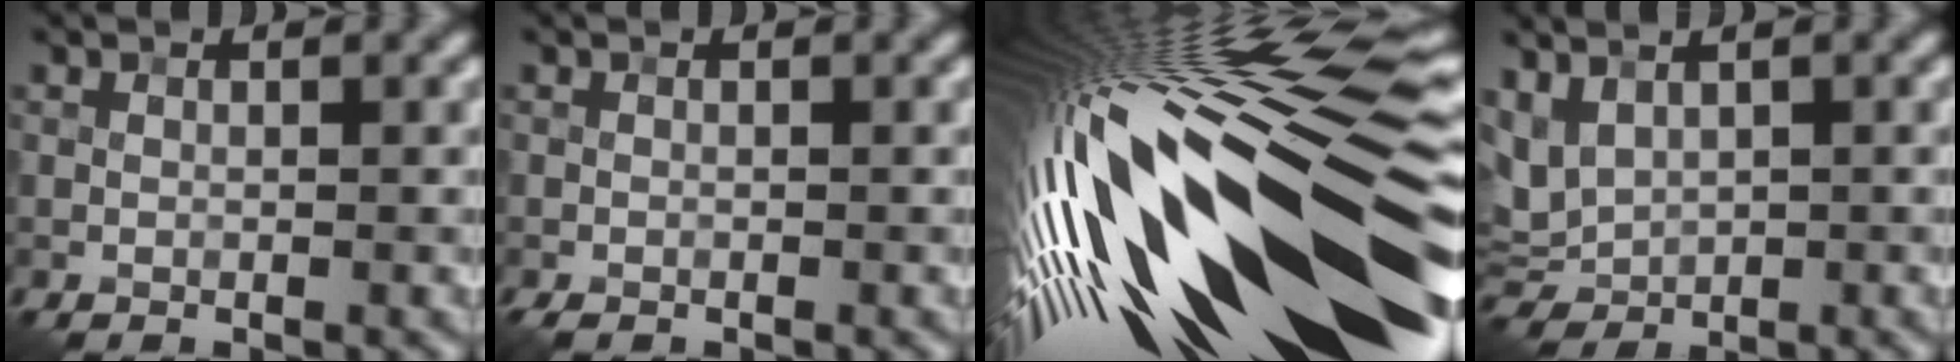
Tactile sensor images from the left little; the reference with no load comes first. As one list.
[{"total": 0.8, "force": [-0.7, 0.4, 0.2], "torque": [-0.004, -0.003, -0.013]}, {"total": 21.3, "force": [-2.9, 7.9, 19.6], "torque": [-0.363, -0.020, -0.063]}, {"total": 4.2, "force": [1.5, 2.7, 2.8], "torque": [-0.064, 0.003, 0.034]}]